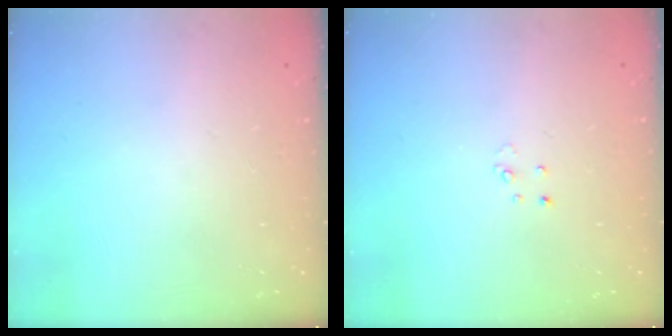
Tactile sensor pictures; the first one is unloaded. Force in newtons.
{"total": 2.6, "press": 2.6, "slide": 0.3}